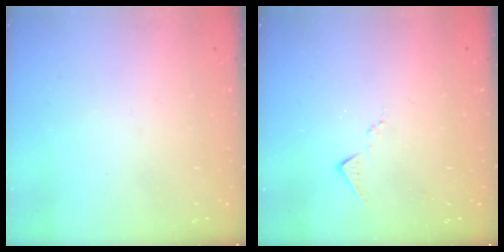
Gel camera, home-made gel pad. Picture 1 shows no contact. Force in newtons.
{"total": 7.4, "press": 7.4, "slide": 0.1}